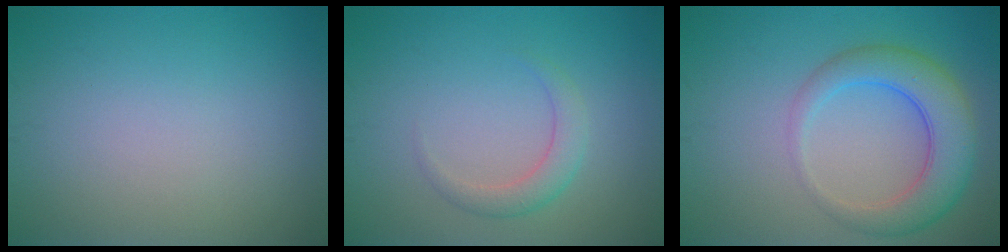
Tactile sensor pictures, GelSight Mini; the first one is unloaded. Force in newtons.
{"total": 2.1, "press": 2.1, "slide": 0.1}
{"total": 5.5, "press": 5.5, "slide": 0.1}